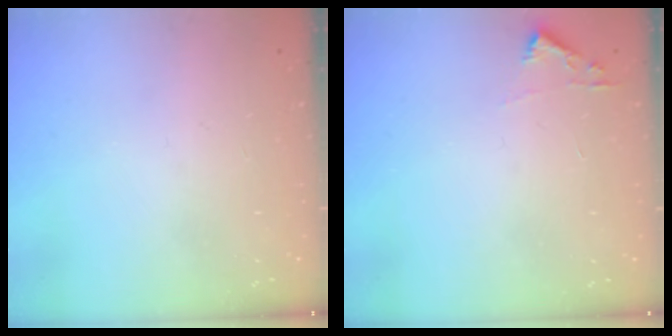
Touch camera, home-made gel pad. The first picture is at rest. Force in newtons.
{"total": 3.3, "press": 3.3, "slide": 0.4}